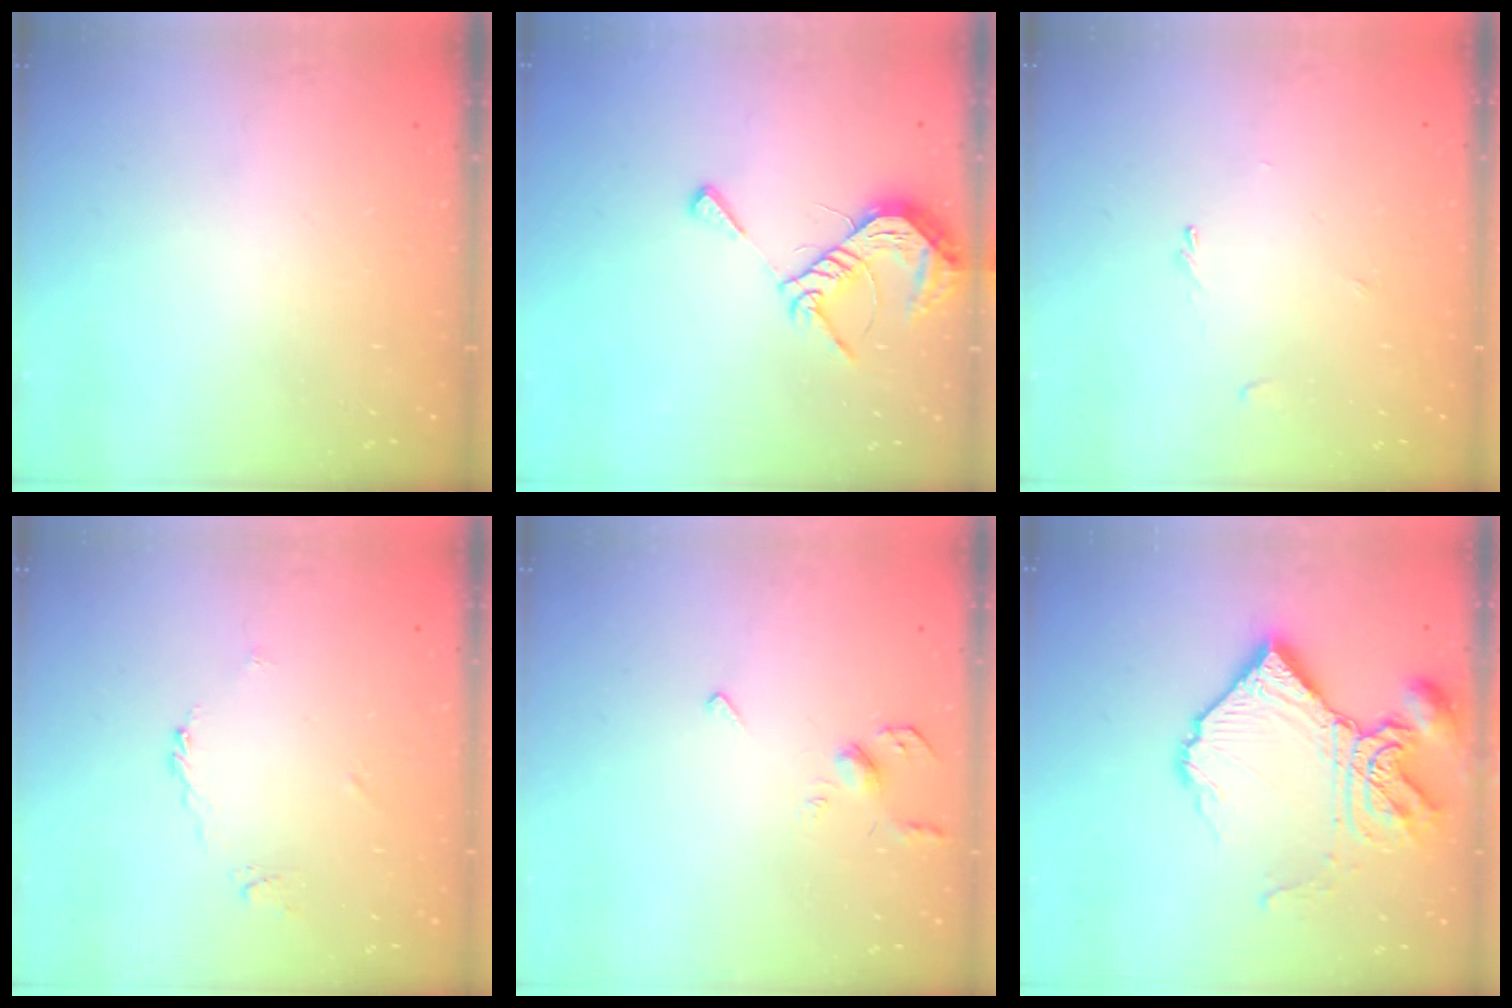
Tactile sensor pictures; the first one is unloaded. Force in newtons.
{"total": 9.4, "press": 9.4, "slide": 0.2}
{"total": 0.7, "press": 0.6, "slide": 0.4}
{"total": 3.7, "press": 3.7, "slide": 0.8}
{"total": 4.3, "press": 4.3, "slide": 0.8}
{"total": 15.1, "press": 15.1, "slide": 1.4}